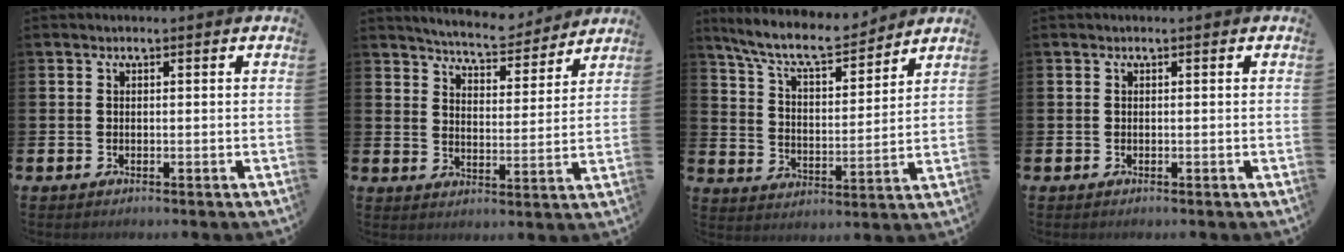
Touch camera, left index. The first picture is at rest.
{"total": 6.4, "force": [6.3, 0.7, 1.0], "torque": [-0.034, -0.044, 0.110]}
{"total": 9.2, "force": [8.4, 1.8, 3.1], "torque": [-0.092, -0.049, 0.149]}
{"total": 0.0}